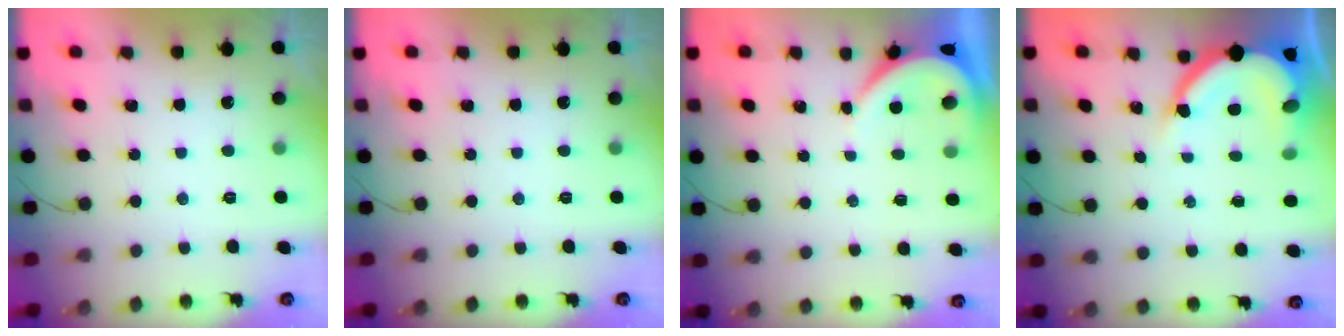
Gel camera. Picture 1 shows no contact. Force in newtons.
{"total": 0.0}
{"total": 3.5, "press": 3.5, "slide": 0.5}
{"total": 12.1, "press": 12.0, "slide": 1.3}